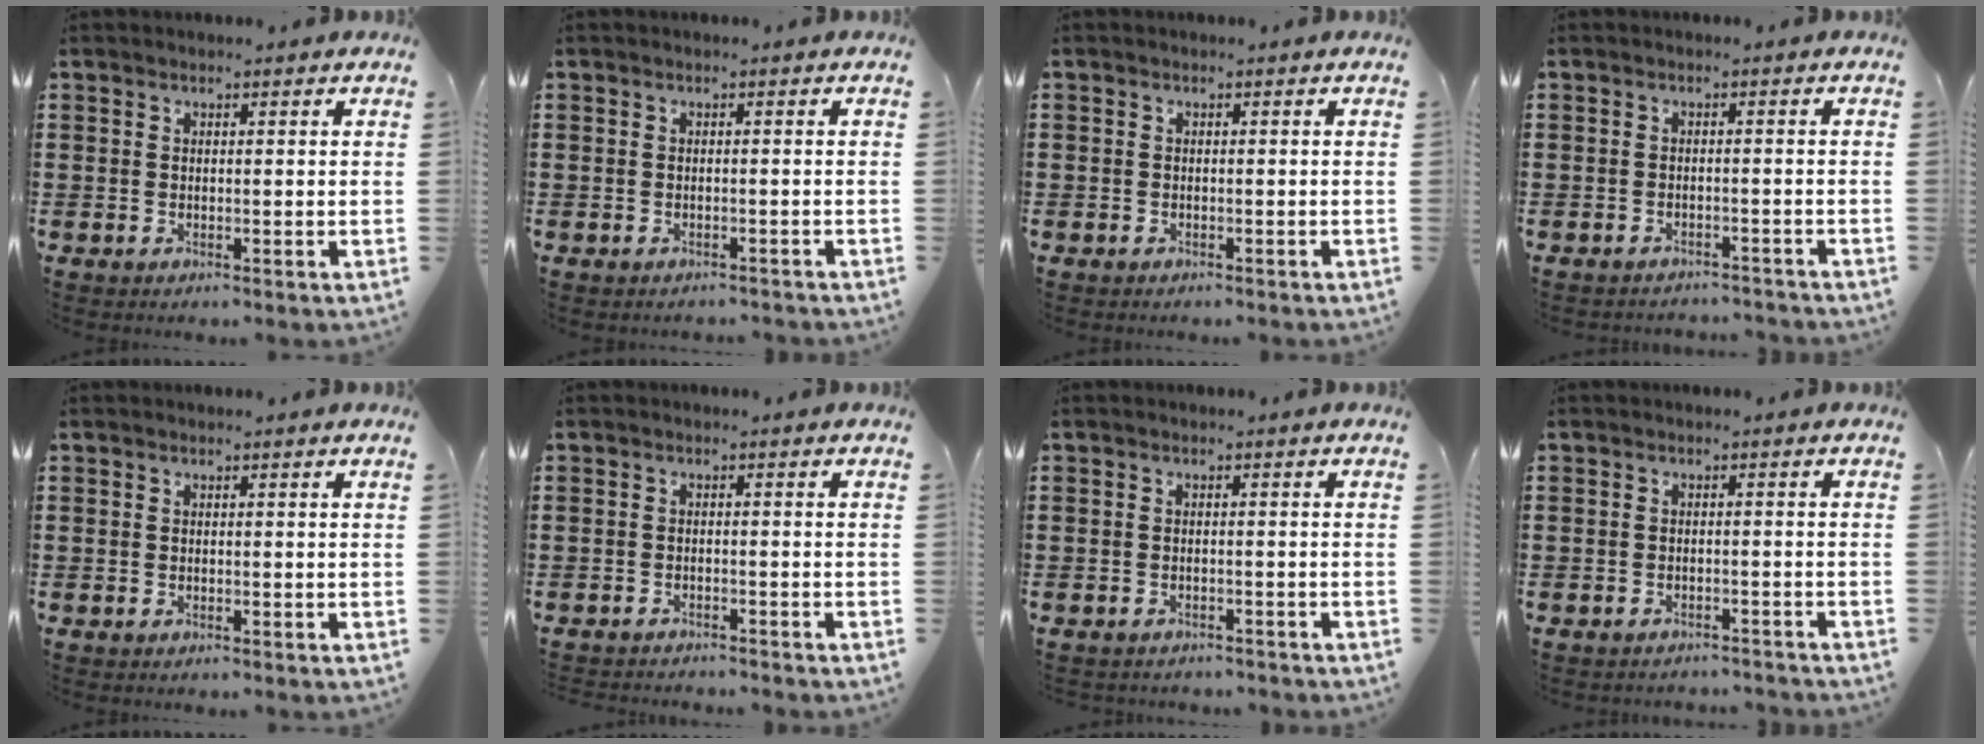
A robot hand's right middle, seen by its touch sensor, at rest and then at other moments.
{"total": 0.7, "force": [-0.7, 0.0, 0.1], "torque": [-0.004, -0.003, -0.013]}
{"total": 0.8, "force": [-0.6, 0.4, 0.0], "torque": [-0.001, 0.001, -0.013]}
{"total": 1.7, "force": [-1.7, 0.1, 0.0], "torque": [-0.006, -0.001, -0.037]}
{"total": 0.0}
{"total": 1.4, "force": [-1.4, -0.1, 0.0], "torque": [-0.004, 0.000, -0.031]}
{"total": 1.0, "force": [-1.0, 0.1, 0.0], "torque": [-0.004, -0.001, -0.021]}
{"total": 1.5, "force": [-1.5, 0.1, -0.1], "torque": [-0.005, 0.000, -0.033]}